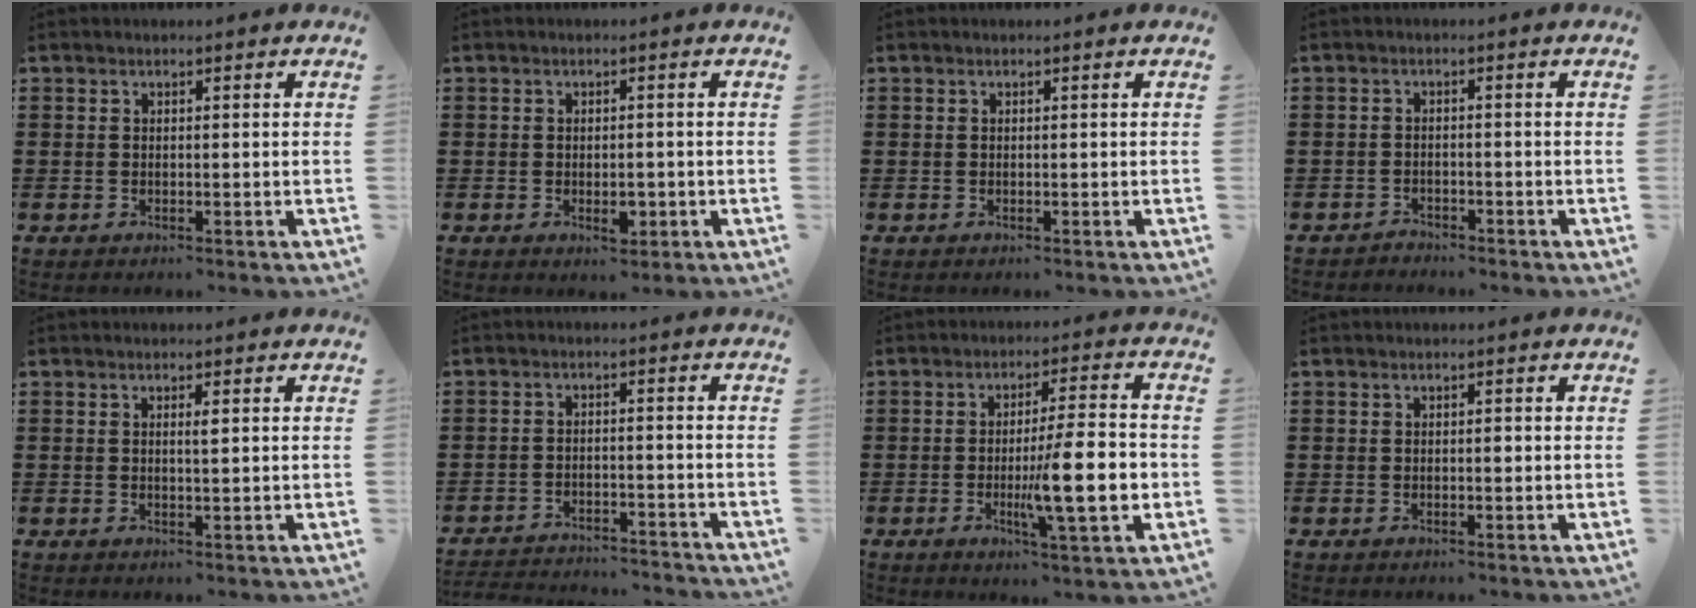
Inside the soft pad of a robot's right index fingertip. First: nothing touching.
{"total": 2.8, "force": [-0.8, 1.5, 2.2], "torque": [-0.032, -0.001, -0.015]}
{"total": 0.0}
{"total": 1.6, "force": [-1.6, 0.2, -0.1], "torque": [-0.004, 0.002, -0.034]}
{"total": 1.2, "force": [0.4, 0.1, 1.1], "torque": [-0.022, 0.002, 0.006]}
{"total": 3.0, "force": [-3.0, 0.0, 0.2], "torque": [-0.009, -0.001, -0.063]}
{"total": 11.9, "force": [-2.2, 1.9, 11.5], "torque": [-0.185, -0.012, -0.042]}
{"total": 0.5, "force": [0.0, 0.2, 0.5], "torque": [-0.010, -0.003, 0.000]}